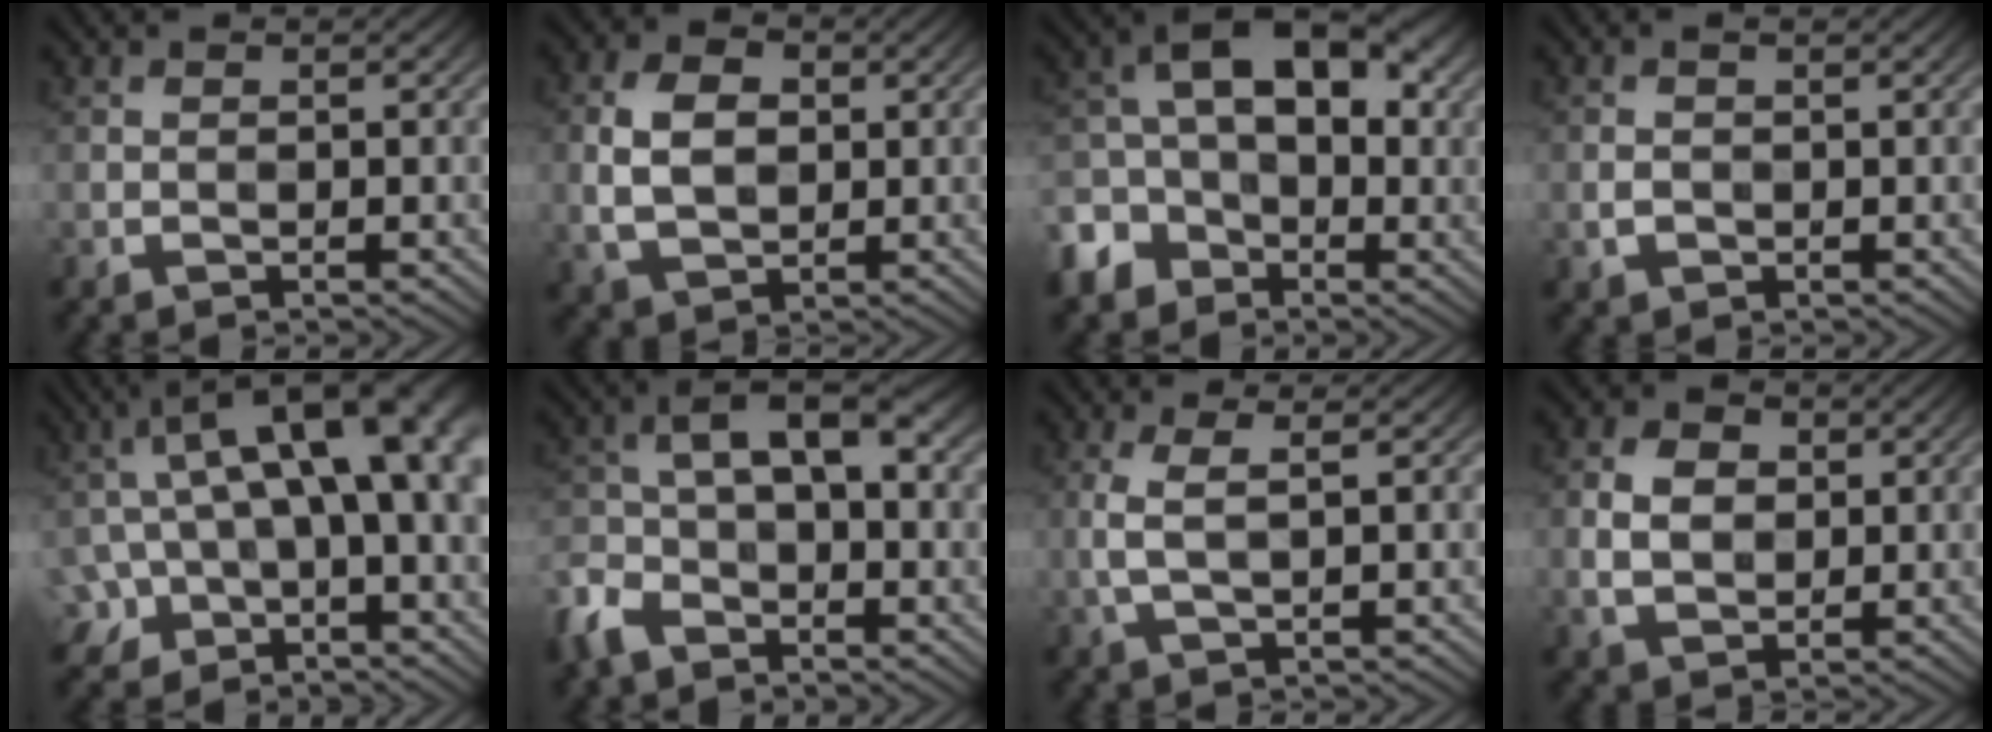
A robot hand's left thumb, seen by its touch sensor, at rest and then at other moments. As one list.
[{"total": 6.4, "force": [0.5, 4.4, 4.6], "torque": [-0.102, 0.001, 0.008]}, {"total": 11.7, "force": [-3.5, 8.3, 7.5], "torque": [-0.136, -0.010, -0.082]}, {"total": 1.8, "force": [-0.1, 1.3, 1.3], "torque": [-0.032, -0.001, -0.001]}, {"total": 16.1, "force": [0.9, 8.8, 13.5], "torque": [-0.224, 0.009, 0.017]}, {"total": 9.2, "force": [-3.0, 5.2, 7.0], "torque": [-0.149, -0.004, -0.077]}, {"total": 3.4, "force": [0.6, 1.0, 3.2], "torque": [-0.078, 0.005, 0.012]}, {"total": 5.0, "force": [0.5, 3.8, 3.3], "torque": [-0.072, 0.001, 0.007]}]